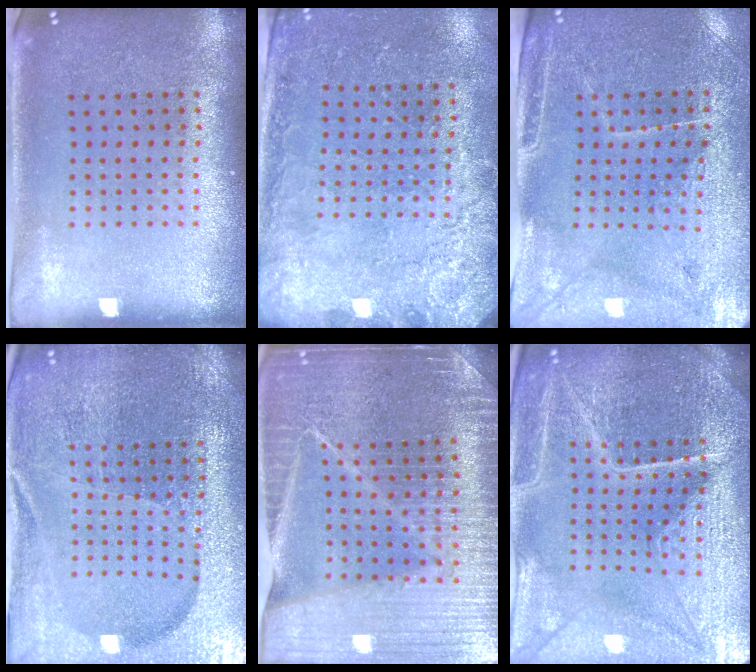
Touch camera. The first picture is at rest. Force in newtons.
{"total": 2.6, "press": 2.3, "slide": 1.1}
{"total": 3.3, "press": 3.1, "slide": 1.0}
{"total": 4.5, "press": 4.4, "slide": 1.3}
{"total": 4.6, "press": 4.3, "slide": 1.6}
{"total": 5.6, "press": 5.1, "slide": 2.2}